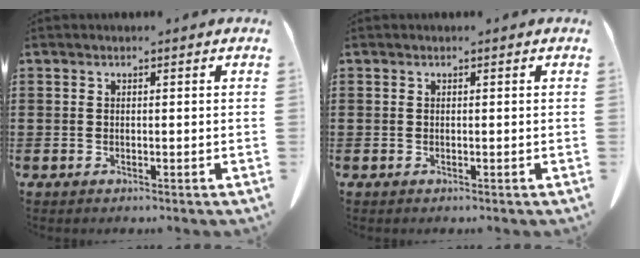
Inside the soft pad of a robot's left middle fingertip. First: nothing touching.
{"total": 0.0}